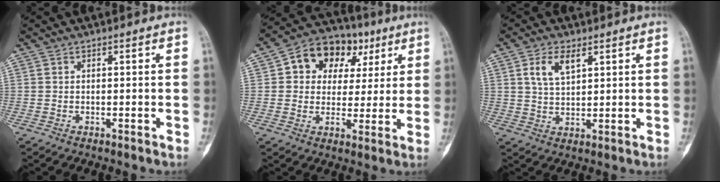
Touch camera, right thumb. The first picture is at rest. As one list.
[{"total": 14.0, "force": [5.0, 10.9, 7.3], "torque": [-0.059, 0.015, 0.073]}, {"total": 5.7, "force": [2.7, 2.8, 4.1], "torque": [-0.074, -0.009, 0.054]}]